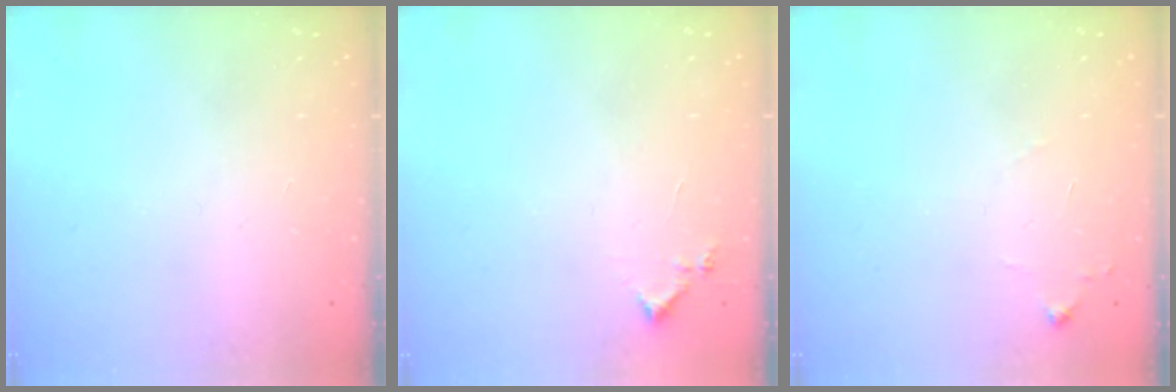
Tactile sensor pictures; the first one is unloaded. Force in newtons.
{"total": 4.9, "press": 4.8, "slide": 0.5}
{"total": 6.7, "press": 6.7, "slide": 0.9}